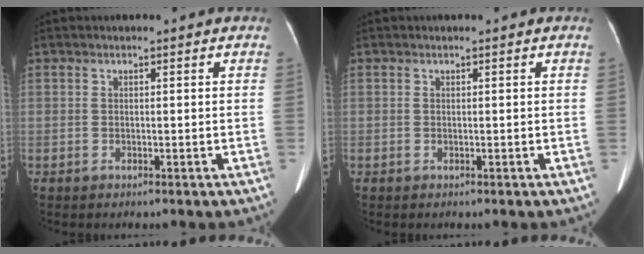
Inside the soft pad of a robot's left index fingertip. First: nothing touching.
{"total": 0.0}